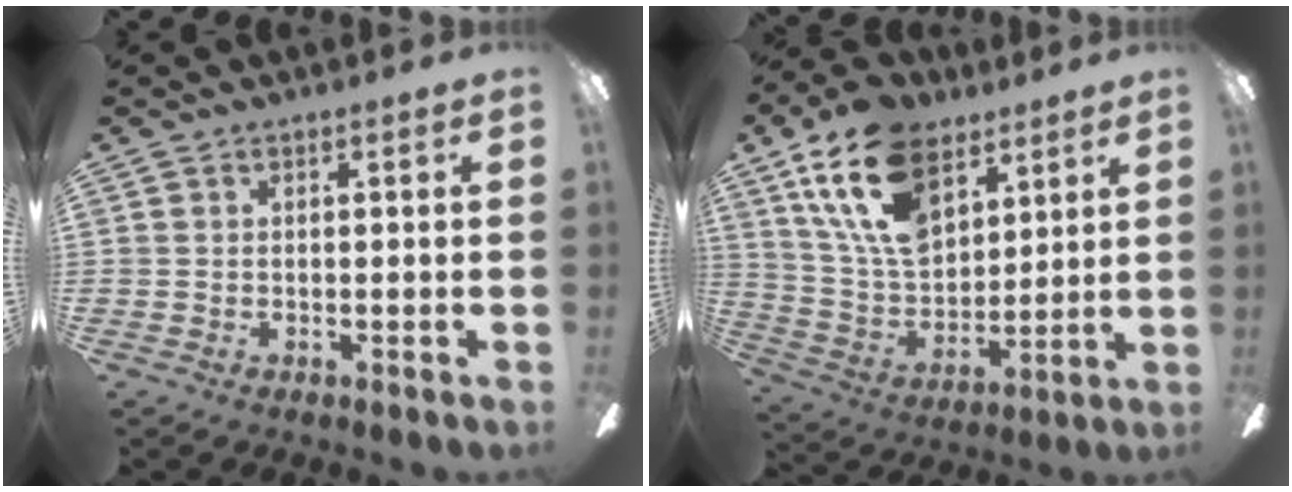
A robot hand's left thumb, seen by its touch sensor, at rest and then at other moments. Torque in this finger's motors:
{"motor_torque": [0.78, 0.56, 1.58, -1.19, 0.51]}